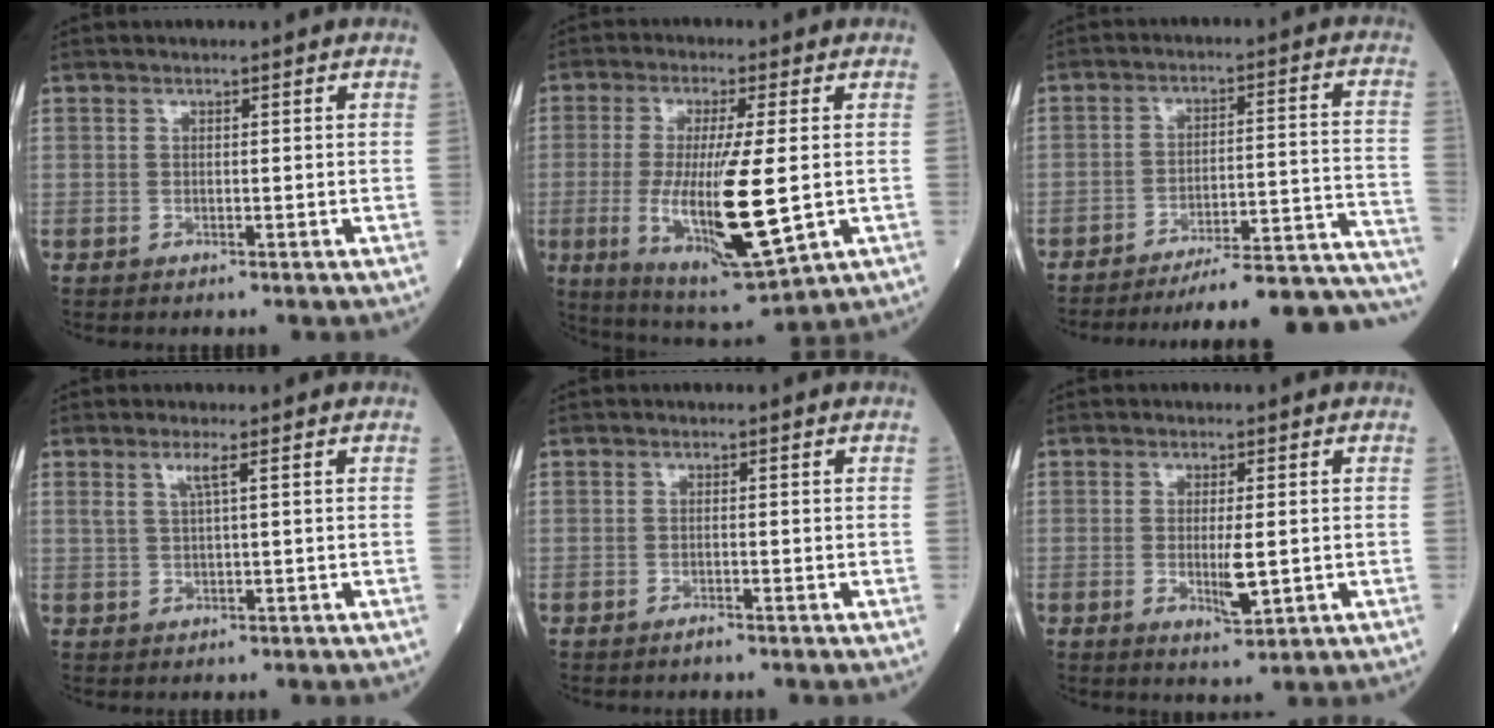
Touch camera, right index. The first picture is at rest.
{"total": 15.0, "force": [-1.6, 2.4, 14.8], "torque": [-0.277, -0.027, -0.018]}
{"total": 22.6, "force": [-21.7, -0.9, 6.3], "torque": [-0.014, 0.010, -0.285]}
{"total": 2.1, "force": [1.0, -0.1, 1.9], "torque": [-0.046, 0.004, 0.022]}
{"total": 0.9, "force": [-0.7, -0.1, 0.5], "torque": [-0.013, -0.001, -0.013]}
{"total": 4.3, "force": [-0.6, 0.8, 4.2], "torque": [-0.073, -0.007, -0.007]}